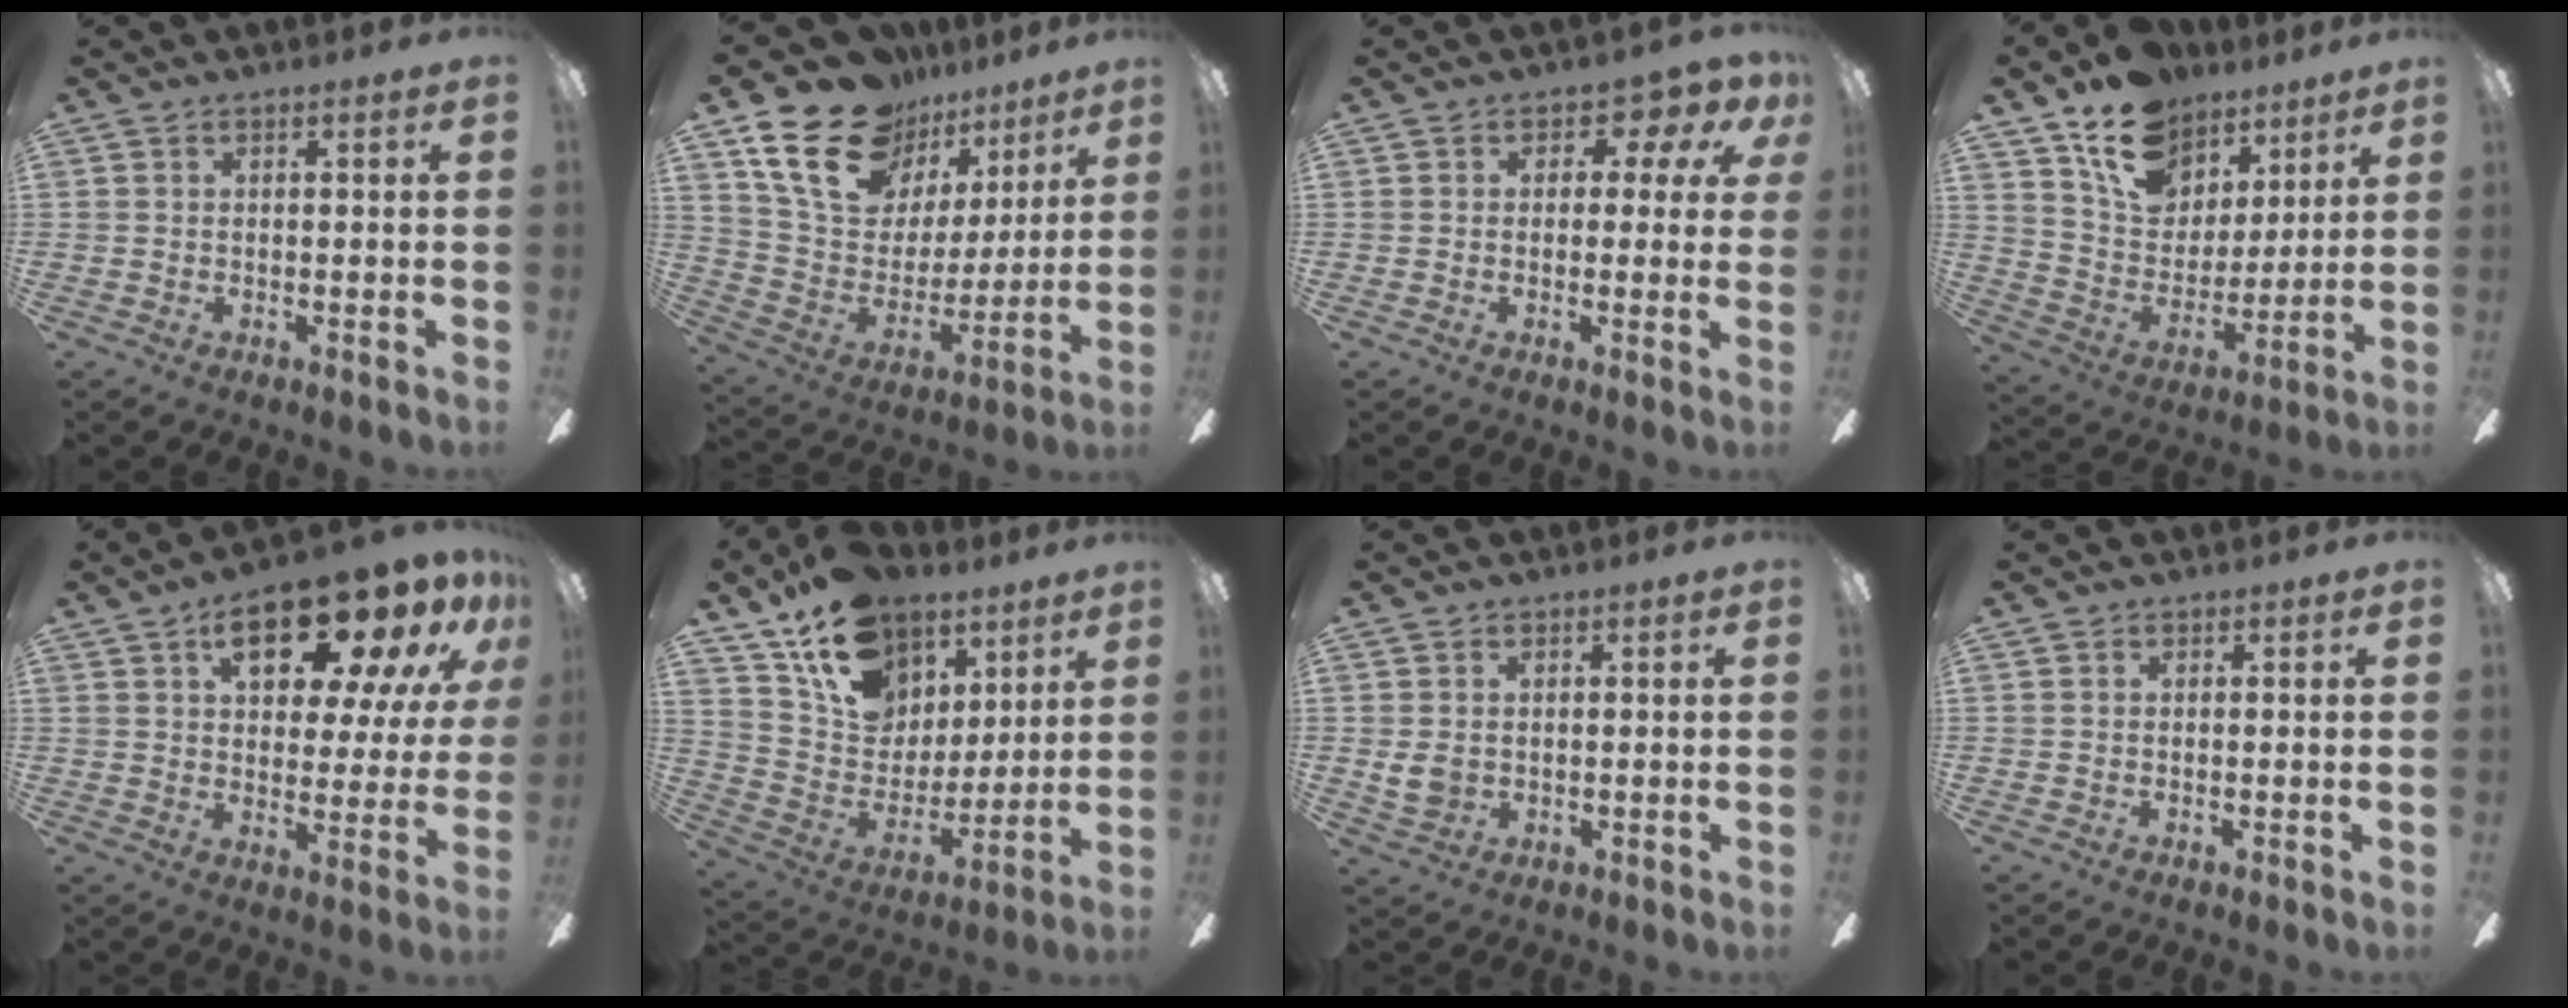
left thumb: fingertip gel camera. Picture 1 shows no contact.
{"total": 20.0, "force": [13.5, 12.2, 8.3], "torque": [-0.154, -0.077, 0.251]}
{"total": 5.5, "force": [2.2, 3.4, 3.7], "torque": [-0.039, -0.012, 0.032]}
{"total": 16.9, "force": [12.0, 10.1, 6.3], "torque": [-0.112, -0.072, 0.223]}
{"total": 19.9, "force": [12.0, 8.3, 13.5], "torque": [-0.185, -0.066, 0.191]}
{"total": 18.7, "force": [12.3, 11.9, 7.5], "torque": [-0.143, -0.069, 0.232]}
{"total": 4.0, "force": [0.8, 3.3, 2.1], "torque": [-0.039, 0.001, 0.015]}
{"total": 0.0}